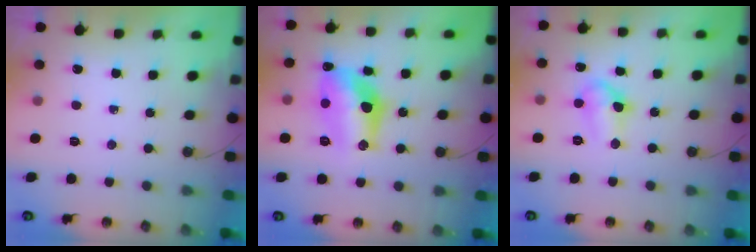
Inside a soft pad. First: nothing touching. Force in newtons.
{"total": 17.1, "press": 16.4, "slide": 4.8}
{"total": 7.9, "press": 7.8, "slide": 0.9}